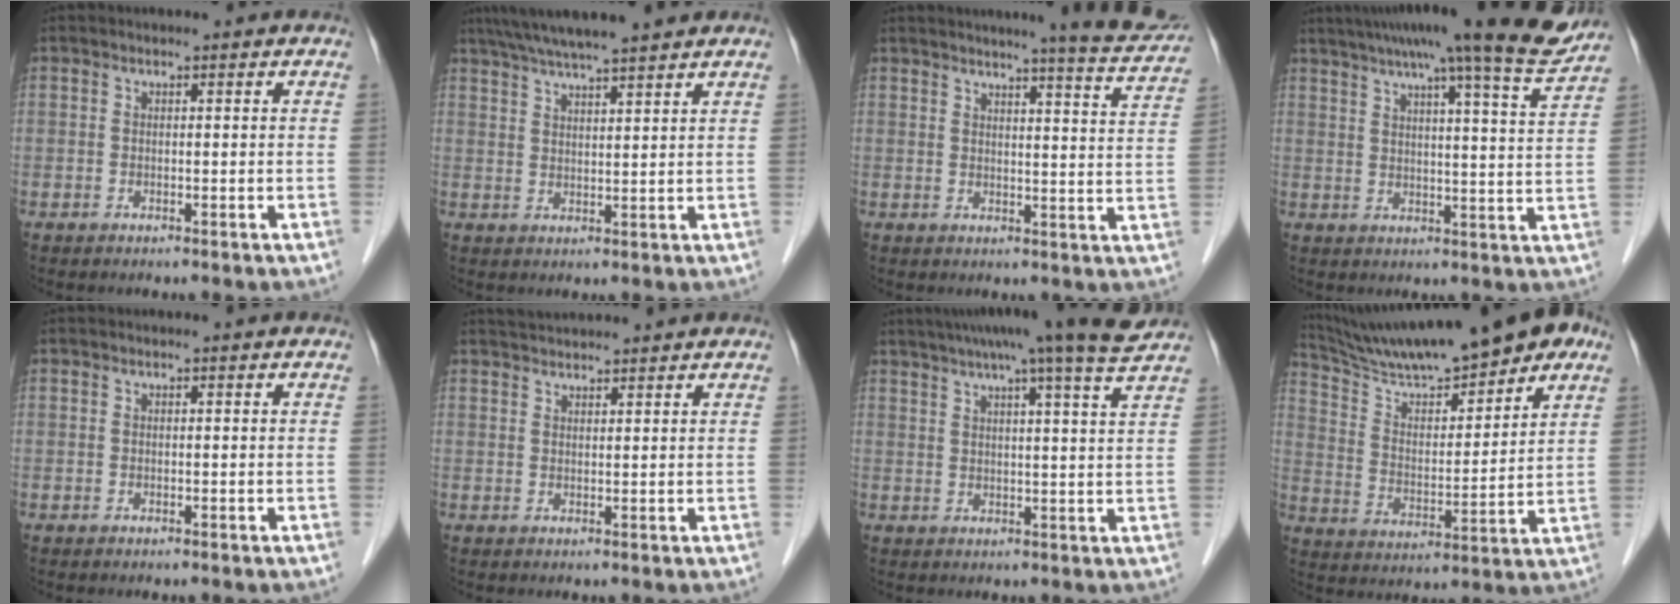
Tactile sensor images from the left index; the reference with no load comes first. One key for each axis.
{"total": 11.5, "fx": 9.8, "fy": 0.4, "fz": 6.0, "tx": -0.103, "ty": 0.033, "tz": 0.144}
{"total": 10.8, "fx": 9.9, "fy": -0.2, "fz": 4.2, "tx": -0.050, "ty": -0.025, "tz": 0.102}
{"total": 19.6, "fx": 16.5, "fy": -0.1, "fz": 10.6, "tx": -0.164, "ty": -0.012, "tz": 0.211}
{"total": 0.0}
{"total": 4.2, "fx": 4.1, "fy": 0.1, "fz": 0.9, "tx": -0.017, "ty": 0.035, "tz": 0.069}
{"total": 14.2, "fx": 12.0, "fy": -1.3, "fz": 7.5, "tx": -0.125, "ty": 0.006, "tz": 0.152}
{"total": 20.0, "fx": 16.5, "fy": 3.0, "fz": 10.9, "tx": -0.184, "ty": 0.019, "tz": 0.261}